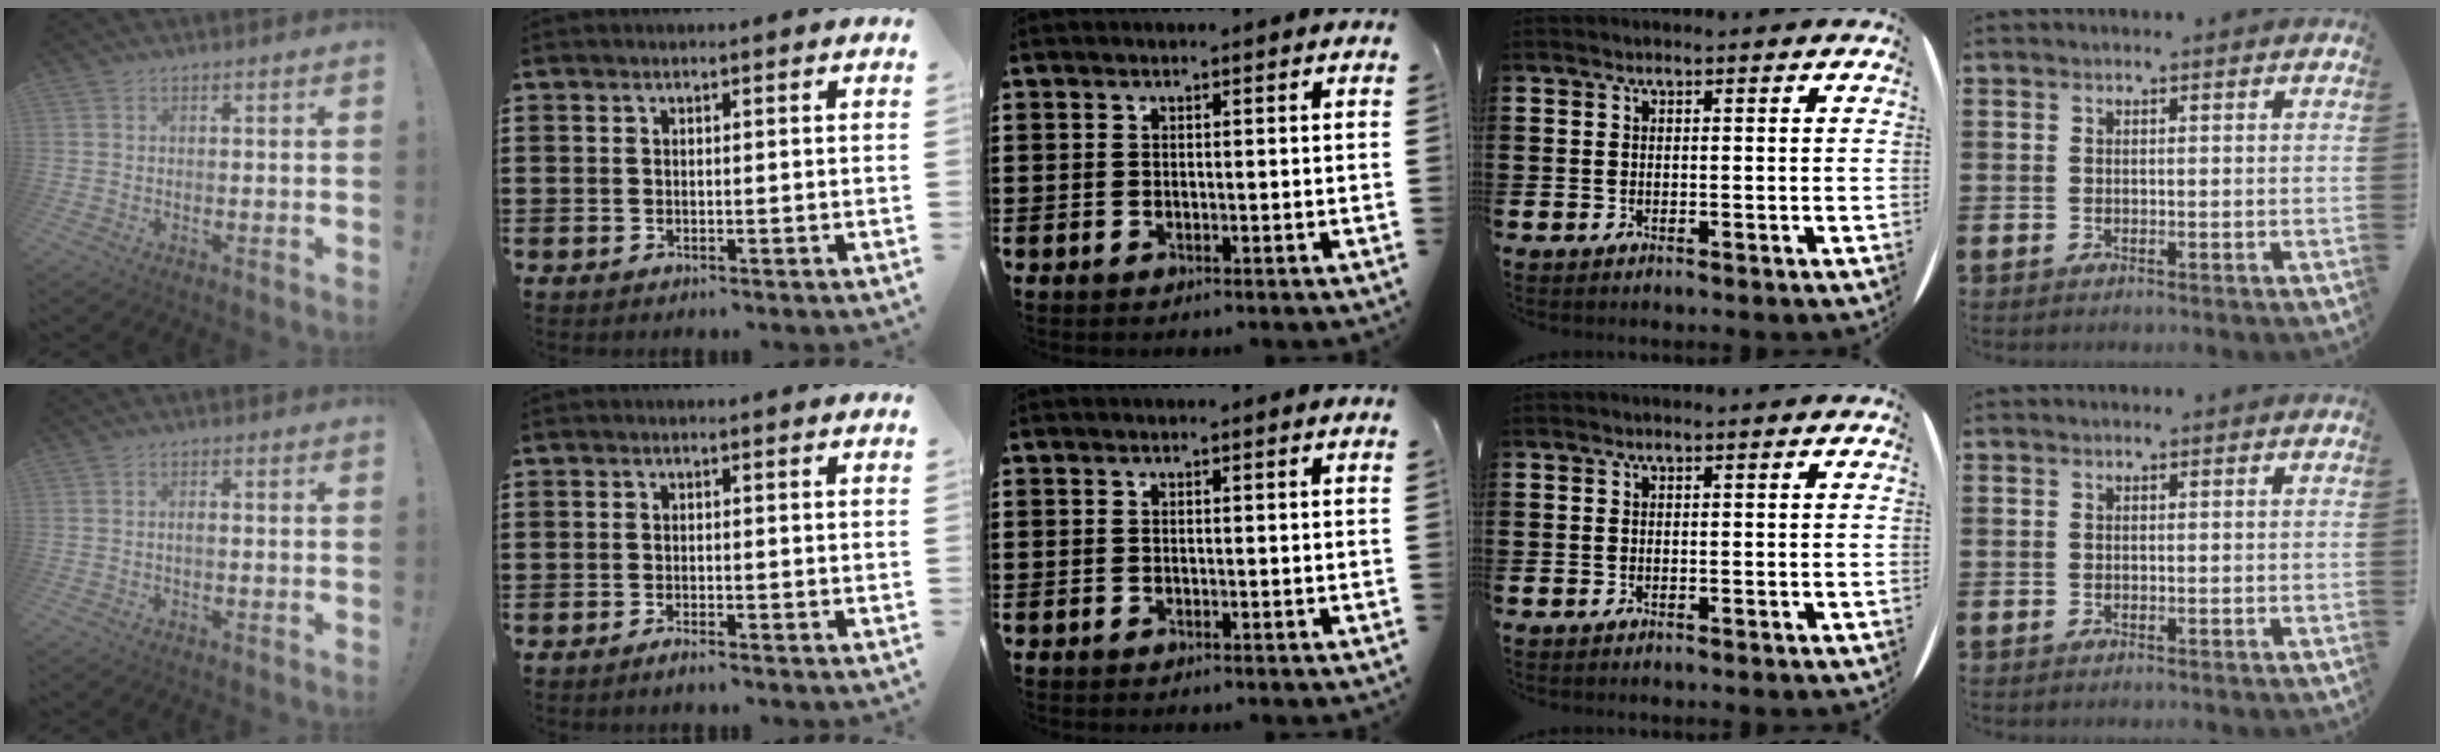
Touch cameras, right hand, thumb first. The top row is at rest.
{"thumb": {"total": 1.2, "force": [-0.4, 0.3, 1.0], "torque": [-0.025, 0.004, -0.007]}, "index": {"total": 1.0, "force": [-1.0, 0.0, 0.4], "torque": [-0.010, -0.005, -0.017]}}